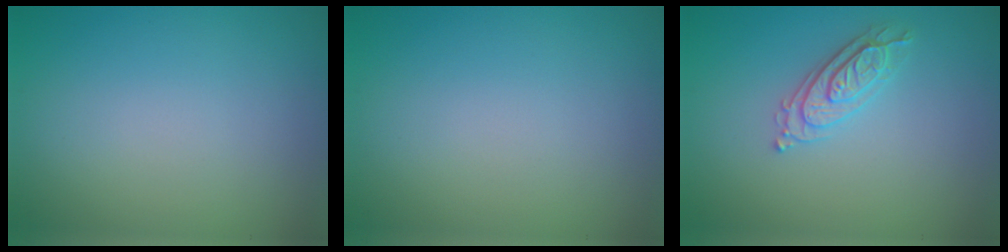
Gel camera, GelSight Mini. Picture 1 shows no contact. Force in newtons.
{"total": 0.0}
{"total": 2.4, "press": 2.3, "slide": 0.7}